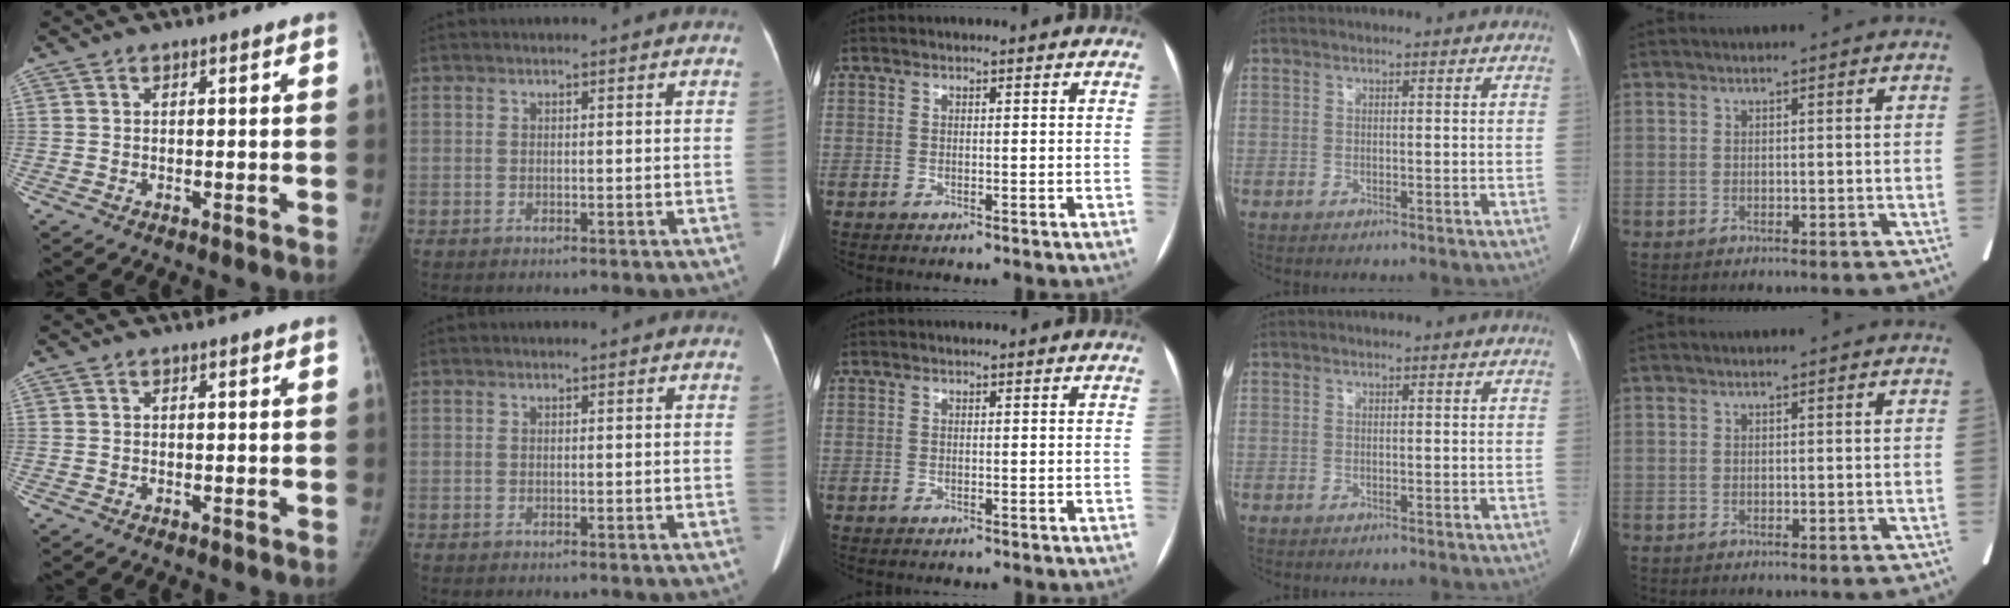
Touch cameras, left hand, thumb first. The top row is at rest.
{}